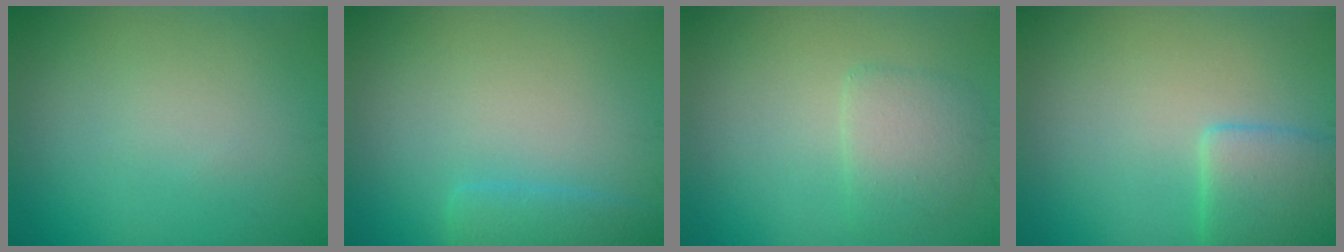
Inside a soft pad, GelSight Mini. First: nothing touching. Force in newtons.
{"total": 2.0, "press": 1.9, "slide": 0.3}
{"total": 2.5, "press": 2.5, "slide": 0.2}
{"total": 3.7, "press": 3.7, "slide": 0.2}